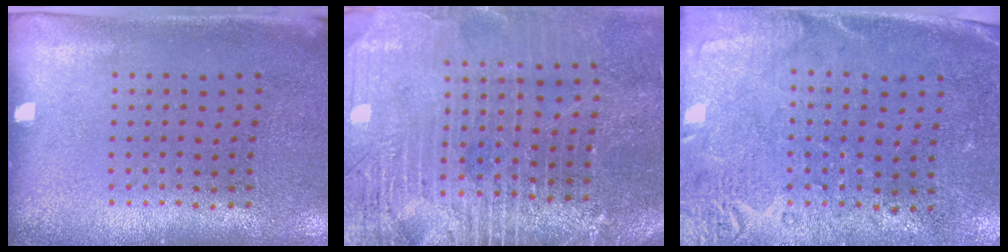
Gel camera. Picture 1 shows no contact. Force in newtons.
{"total": 4.2, "press": 3.7, "slide": 1.9}
{"total": 2.7, "press": 2.3, "slide": 1.5}